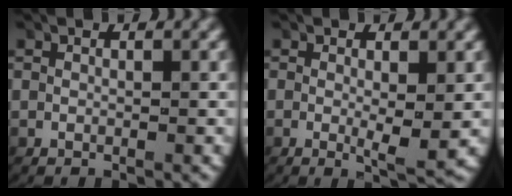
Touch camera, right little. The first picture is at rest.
{"total": 2.5, "force": [-0.1, 0.5, 2.5], "torque": [-0.050, -0.018, 0.003]}